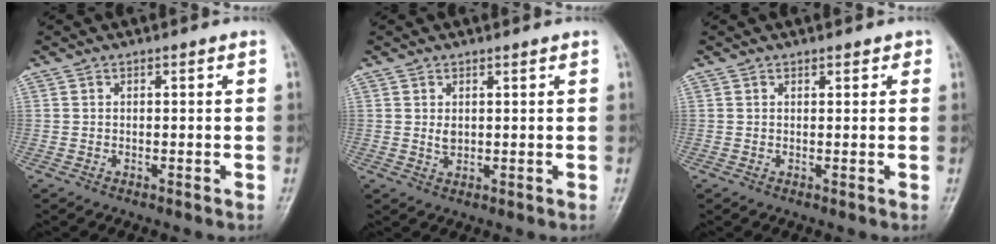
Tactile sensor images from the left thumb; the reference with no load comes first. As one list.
[{"total": 1.9, "force": [0.8, 1.1, 1.3], "torque": [-0.018, -0.007, 0.018]}, {"total": 1.4, "force": [0.9, 0.8, 0.6], "torque": [0.002, -0.003, 0.007]}]